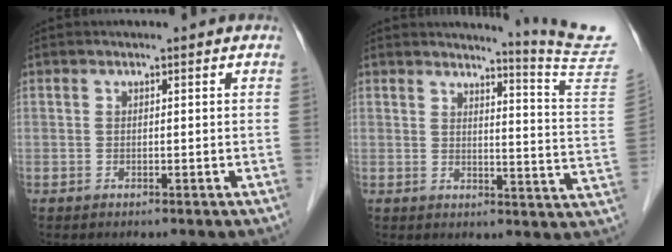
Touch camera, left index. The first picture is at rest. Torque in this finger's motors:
{"motor_torque": [-0.41, -0.15, -0.35, -0.03]}